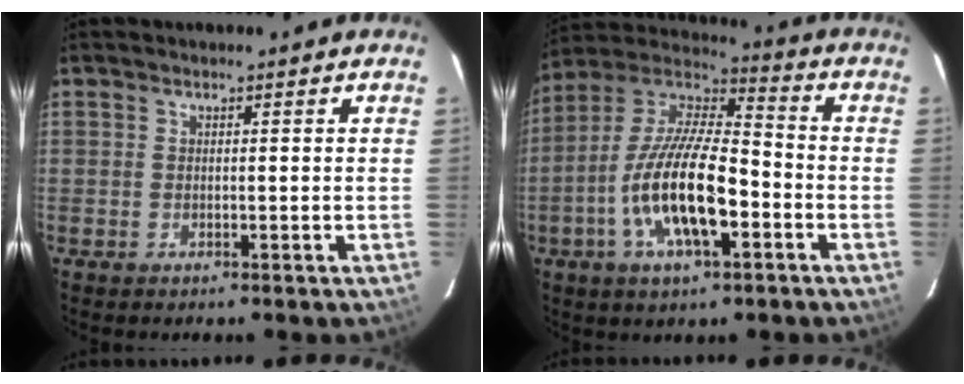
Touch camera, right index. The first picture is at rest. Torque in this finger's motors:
{"motor_torque": [1.35, -0.79, 1.05, 0.21]}